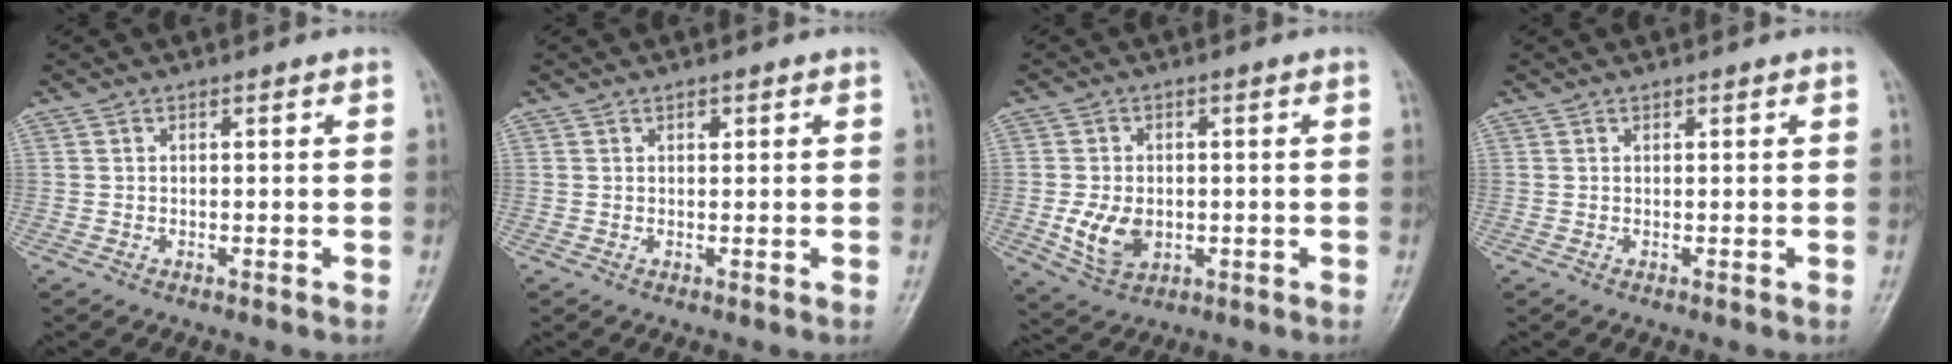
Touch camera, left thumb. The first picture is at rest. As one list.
[{"total": 0.9, "force": [0.5, 0.5, 0.6], "torque": [-0.005, -0.001, 0.007]}, {"total": 7.3, "force": [-1.1, 5.2, 5.1], "torque": [-0.084, -0.003, -0.010]}, {"total": 0.0}]